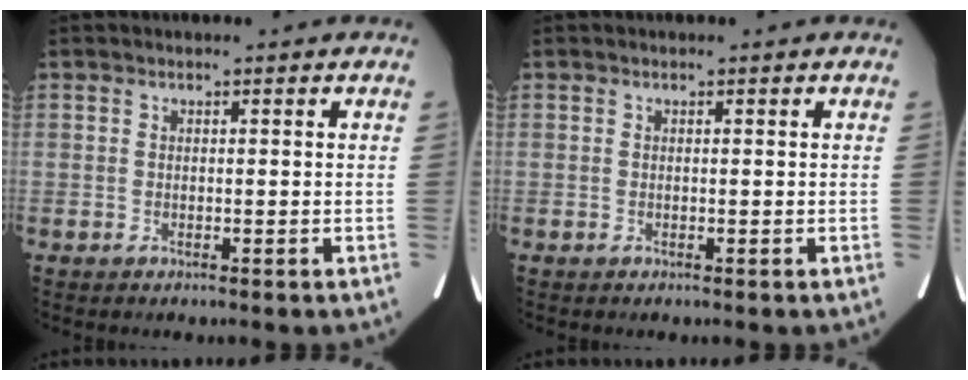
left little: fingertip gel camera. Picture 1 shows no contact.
{"total": 0.0}